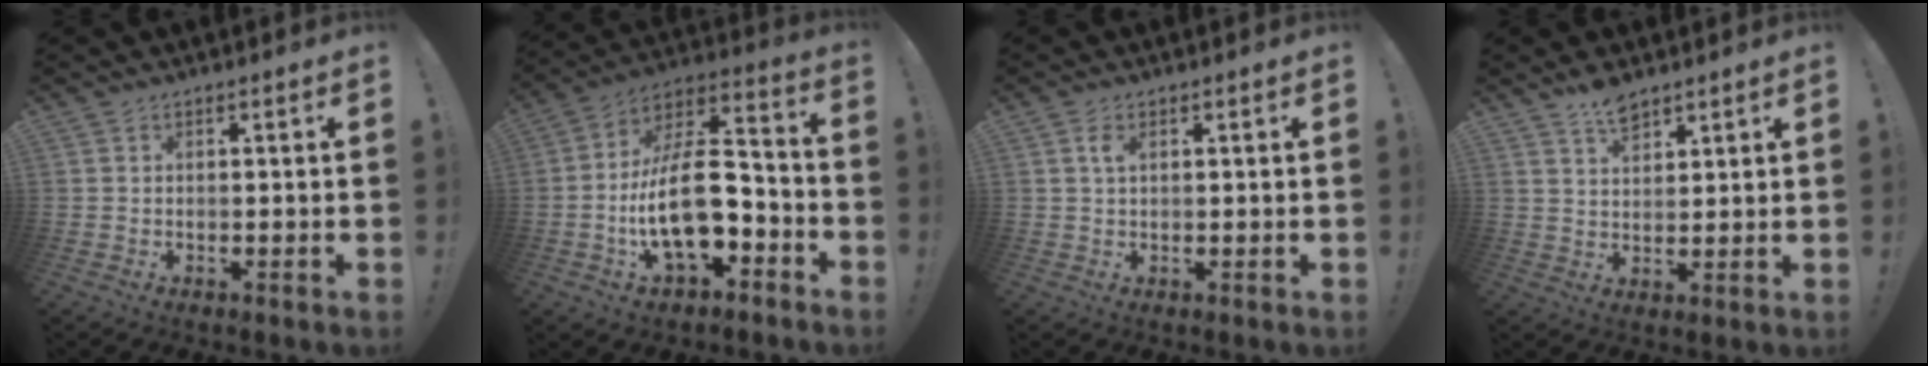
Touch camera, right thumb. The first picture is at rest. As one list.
[{"total": 18.7, "force": [-4.2, 9.8, 15.3], "torque": [-0.292, 0.022, -0.067]}, {"total": 2.2, "force": [0.8, 0.9, 1.8], "torque": [-0.031, 0.001, 0.012]}, {"total": 6.0, "force": [4.6, 2.7, 2.7], "torque": [-0.039, -0.025, 0.082]}]